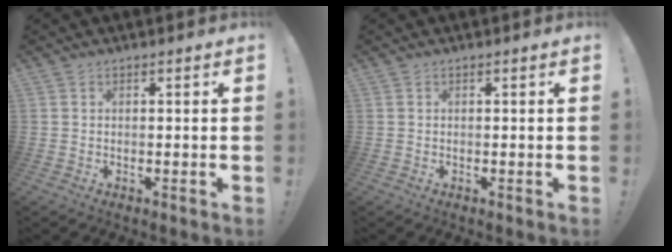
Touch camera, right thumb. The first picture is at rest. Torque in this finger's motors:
{"motor_torque": [0.00, 0.00, -0.07, -0.06, 0.01]}